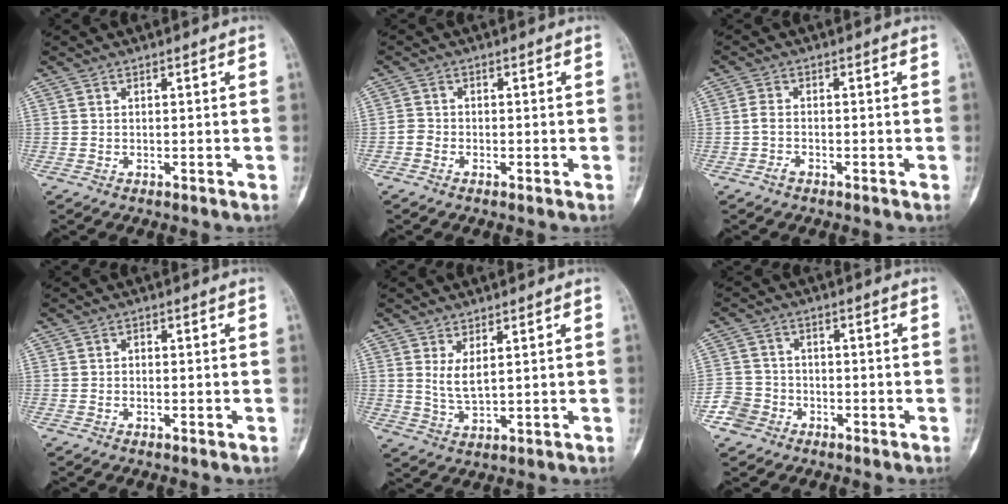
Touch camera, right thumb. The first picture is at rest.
{"total": 1.3, "force": [-0.7, 1.1, 0.3], "torque": [-0.004, 0.006, -0.022]}
{"total": 2.0, "force": [-1.1, 1.1, 1.2], "torque": [-0.025, 0.011, -0.024]}
{"total": 0.7, "force": [-0.2, 0.4, 0.5], "torque": [-0.003, 0.000, -0.007]}
{"total": 3.9, "force": [1.5, 1.4, 3.3], "torque": [-0.061, -0.019, 0.038]}
{"total": 4.7, "force": [-2.7, 3.9, 0.3], "torque": [0.017, 0.021, -0.056]}